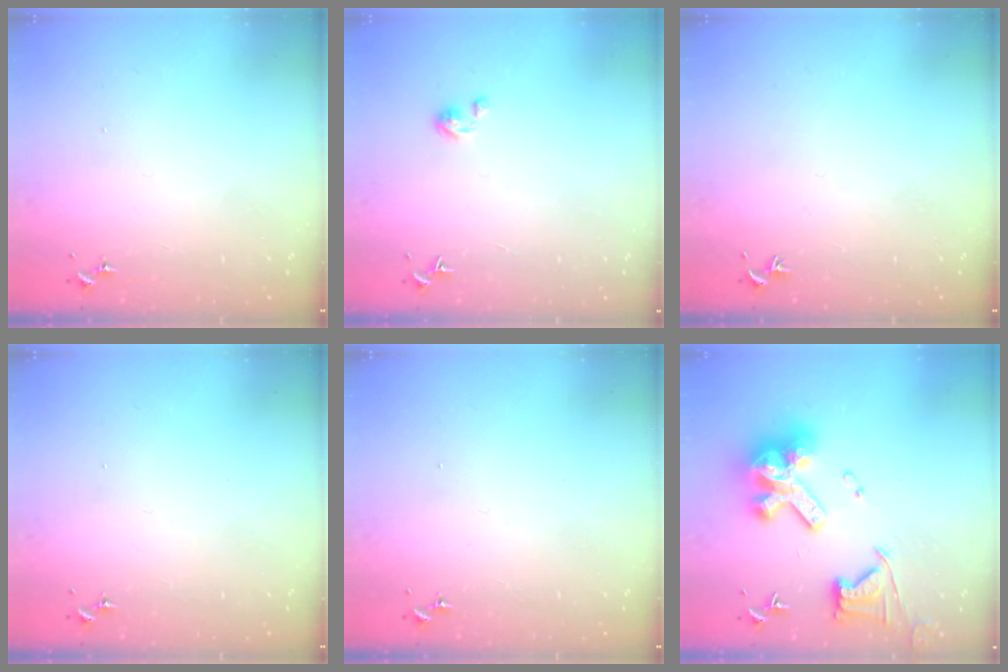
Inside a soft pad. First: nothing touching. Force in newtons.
{"total": 2.7, "press": 2.6, "slide": 0.3}
{"total": 0.0}
{"total": 0.0}
{"total": 0.0}
{"total": 19.8, "press": 19.7, "slide": 2.4}